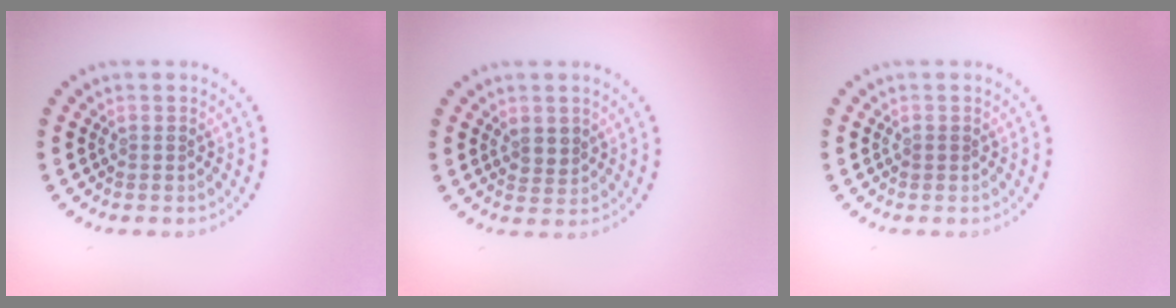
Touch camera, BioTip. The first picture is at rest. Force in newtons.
{"total": 1.5, "press": 1.4, "slide": 0.5}
{"total": 0.5, "press": 0.4, "slide": 0.3}